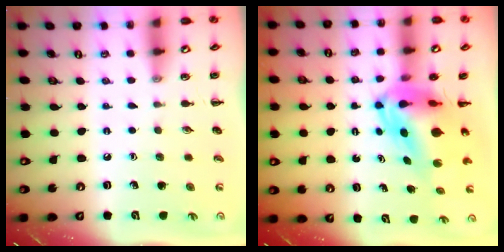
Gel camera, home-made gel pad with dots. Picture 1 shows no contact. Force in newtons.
{"total": 8.6, "press": 8.1, "slide": 2.9}